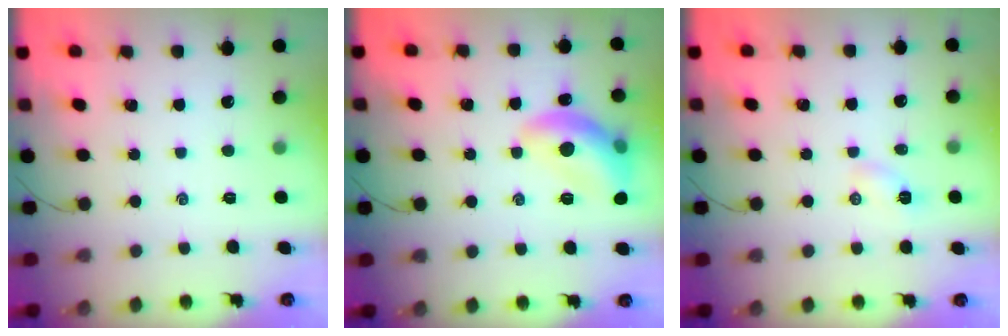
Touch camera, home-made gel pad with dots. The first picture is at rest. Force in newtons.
{"total": 13.2, "press": 13.2, "slide": 1.3}
{"total": 2.9, "press": 2.7, "slide": 1.0}